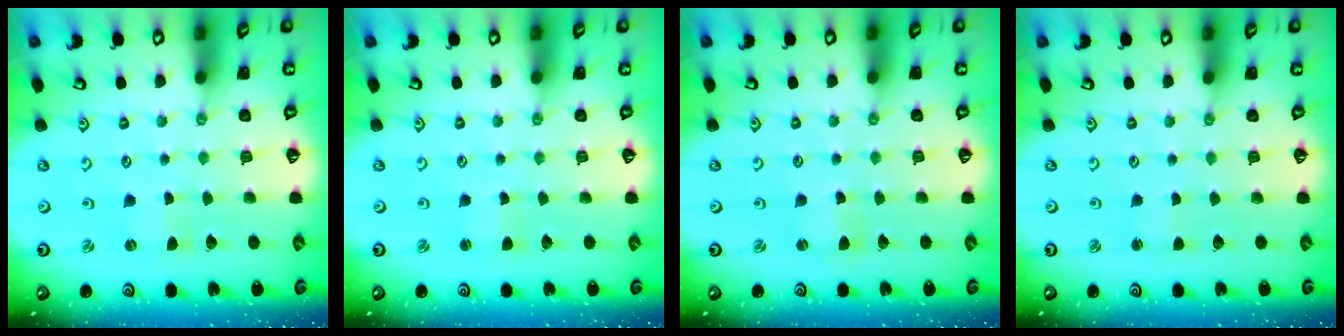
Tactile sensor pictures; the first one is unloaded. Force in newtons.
{"total": 1.9, "press": 1.9, "slide": 0.3}
{"total": 0.7, "press": 0.7, "slide": 0.2}
{"total": 1.0, "press": 1.0, "slide": 0.1}